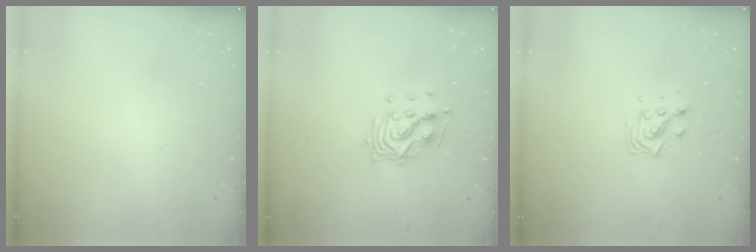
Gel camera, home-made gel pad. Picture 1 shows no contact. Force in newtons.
{"total": 11.0, "press": 11.0, "slide": 0.9}
{"total": 6.1, "press": 6.1, "slide": 0.5}